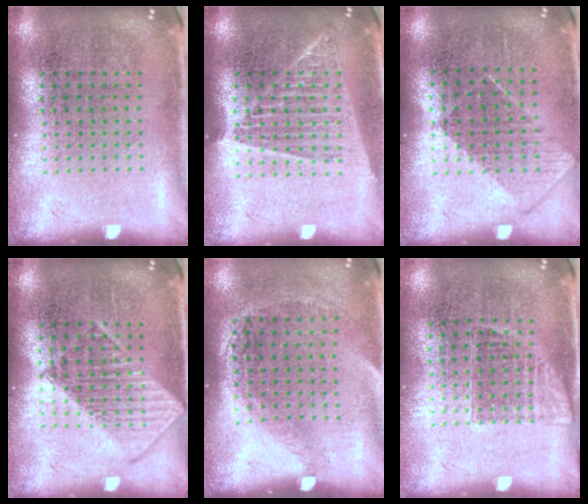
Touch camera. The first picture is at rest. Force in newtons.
{"total": 1.5, "press": 1.4, "slide": 0.6}
{"total": 0.8, "press": 0.7, "slide": 0.4}
{"total": 1.3, "press": 1.3, "slide": 0.1}
{"total": 1.4, "press": 1.0, "slide": 1.0}
{"total": 1.0, "press": 0.8, "slide": 0.5}